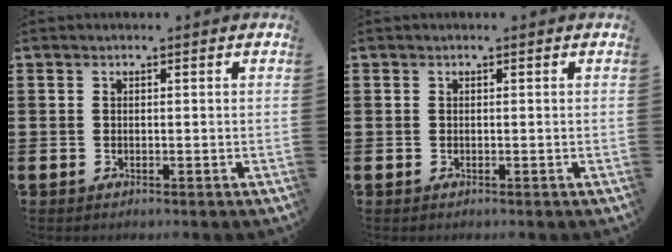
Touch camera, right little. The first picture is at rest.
{"total": 0.0}